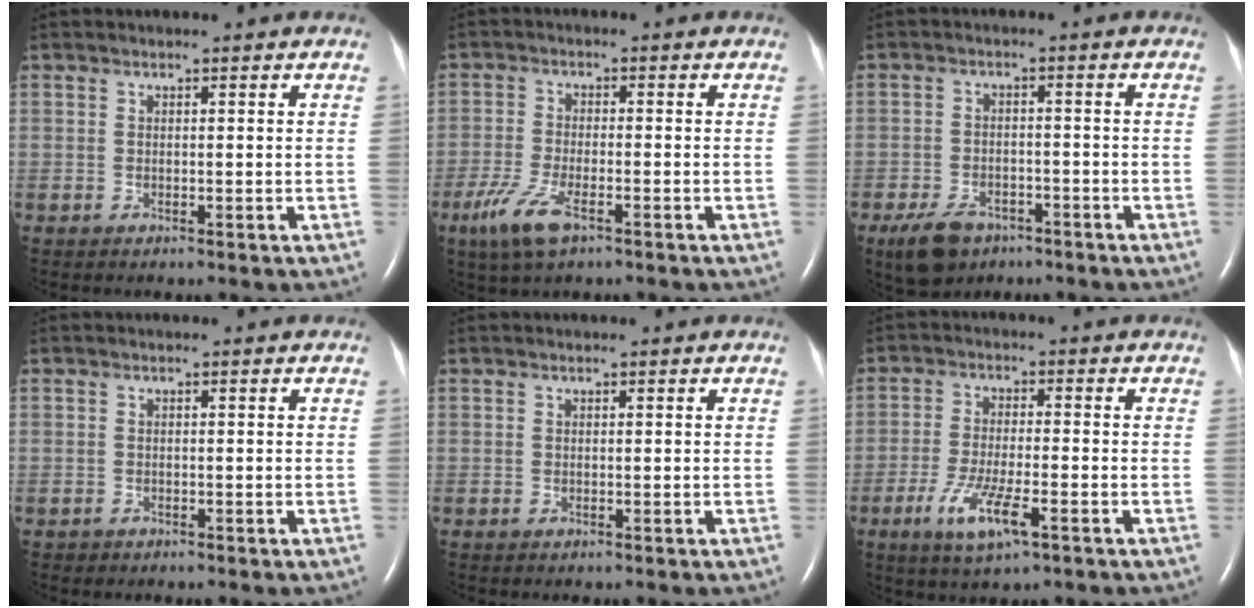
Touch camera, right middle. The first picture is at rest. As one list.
[{"total": 6.5, "force": [-3.7, 1.7, 5.0], "torque": [-0.115, -0.014, -0.068]}, {"total": 6.5, "force": [-4.4, 3.8, 3.1], "torque": [-0.068, -0.004, -0.069]}, {"total": 0.6, "force": [-0.4, 0.4, -0.1], "torque": [-0.008, 0.000, -0.008]}, {"total": 0.0}, {"total": 7.5, "force": [-3.7, 1.3, 6.4], "torque": [-0.127, -0.014, -0.062]}]